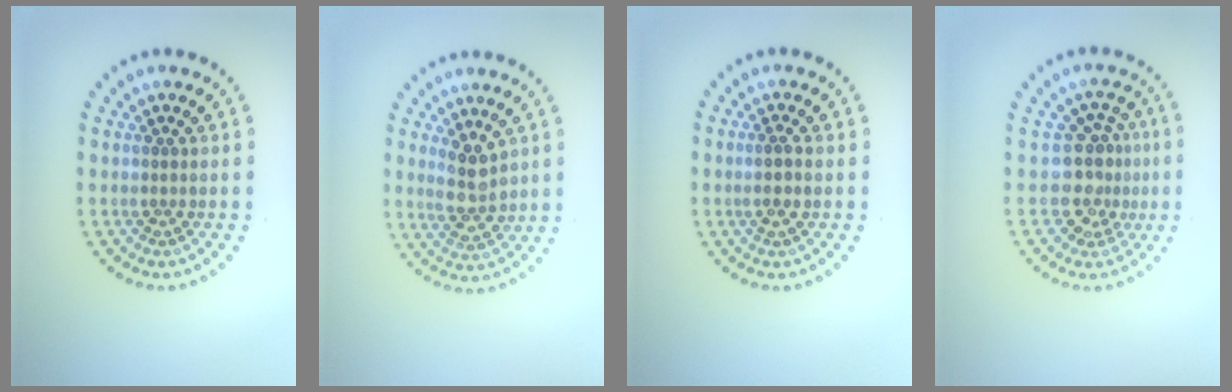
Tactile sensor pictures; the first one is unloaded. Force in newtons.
{"total": 2.8, "press": 2.6, "slide": 1.1}
{"total": 1.1, "press": 1.0, "slide": 0.5}
{"total": 3.3, "press": 2.5, "slide": 2.1}